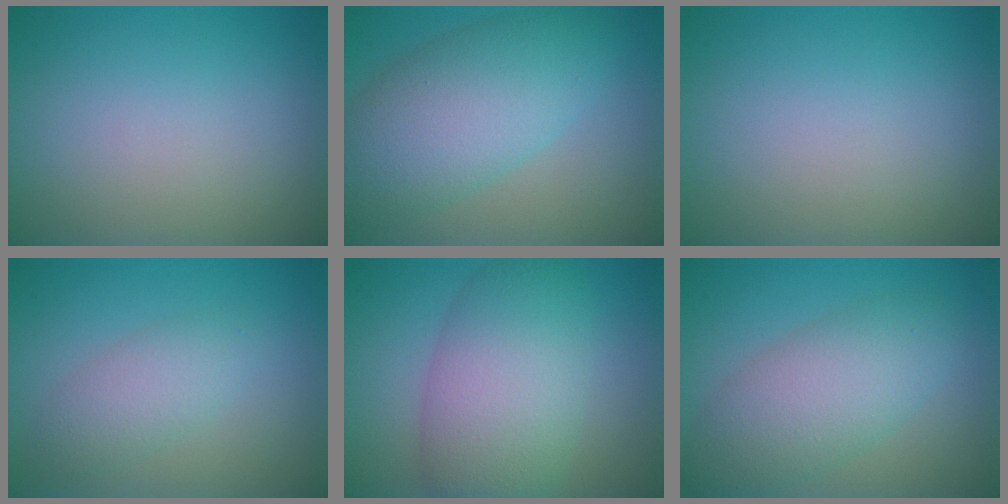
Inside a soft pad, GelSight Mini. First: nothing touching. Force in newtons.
{"total": 8.1, "press": 8.1, "slide": 0.3}
{"total": 0.0}
{"total": 2.8, "press": 2.8, "slide": 0.1}
{"total": 8.0, "press": 7.9, "slide": 0.6}
{"total": 5.9, "press": 5.9, "slide": 0.3}